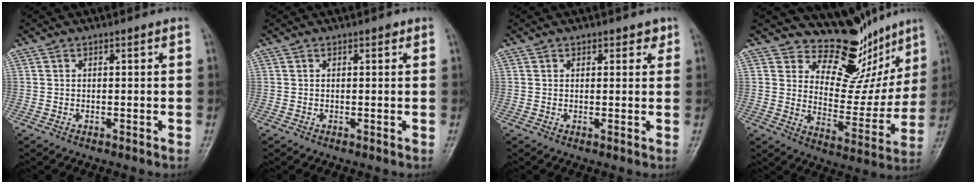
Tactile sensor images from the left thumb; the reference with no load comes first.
{"total": 0.6, "force": [0.3, 0.3, 0.4], "torque": [-0.002, 0.000, 0.002]}
{"total": 1.9, "force": [1.2, 1.2, 0.8], "torque": [0.009, -0.004, 0.011]}
{"total": 14.1, "force": [11.9, 6.7, 3.5], "torque": [0.009, -0.092, 0.172]}